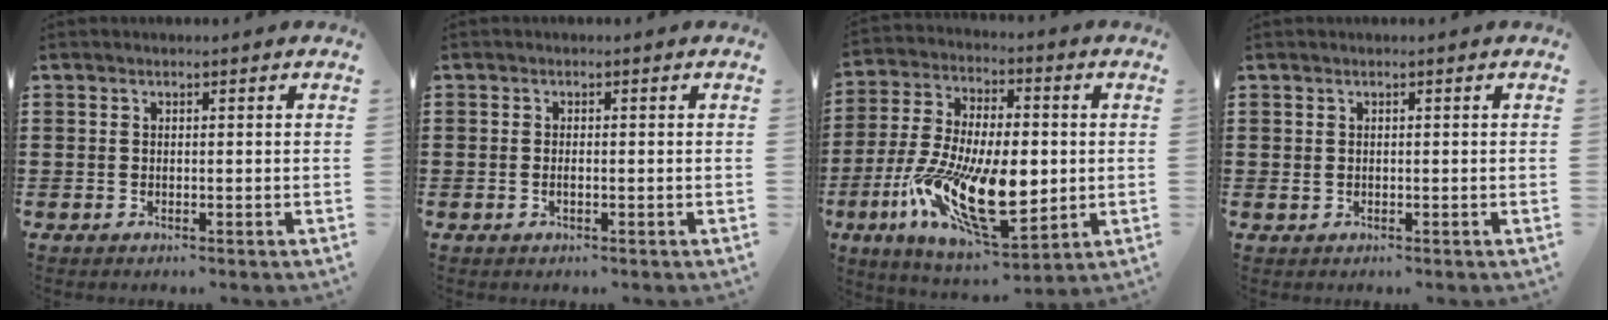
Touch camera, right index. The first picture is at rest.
{"total": 0.6, "force": [-0.2, 0.1, 0.6], "torque": [-0.012, -0.005, -0.003]}
{"total": 16.9, "force": [-3.6, 8.2, 14.3], "torque": [-0.311, -0.001, -0.060]}
{"total": 0.5, "force": [0.0, 0.4, 0.3], "torque": [-0.007, 0.002, -0.001]}